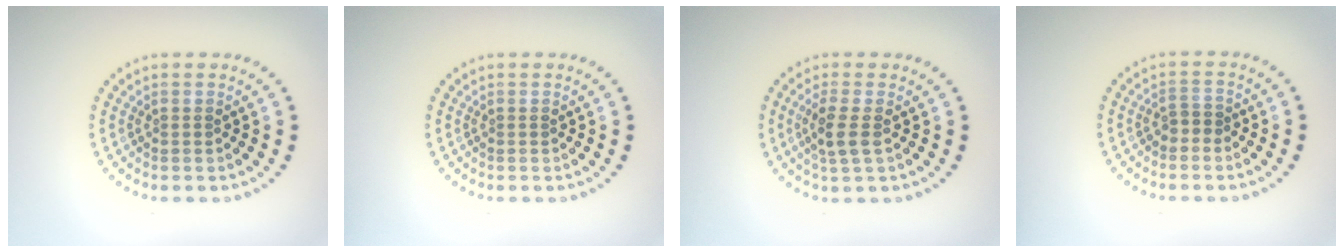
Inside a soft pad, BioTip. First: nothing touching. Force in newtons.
{"total": 0.0}
{"total": 2.4, "press": 2.1, "slide": 1.0}
{"total": 1.2, "press": 1.0, "slide": 0.6}